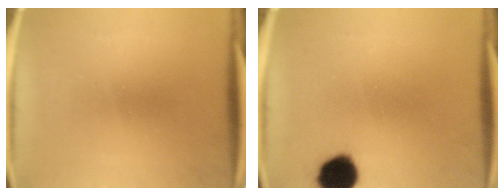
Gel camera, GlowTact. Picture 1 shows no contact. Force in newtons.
{"total": 9.9}